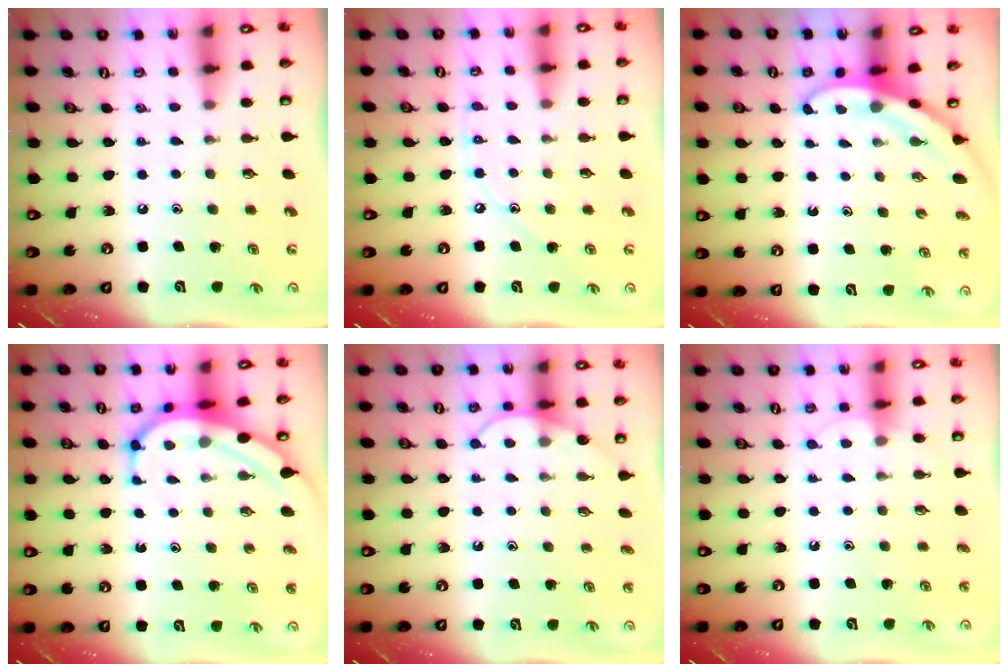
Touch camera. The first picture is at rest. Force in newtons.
{"total": 6.0, "press": 6.0, "slide": 0.7}
{"total": 3.2, "press": 3.2, "slide": 0.1}
{"total": 7.7, "press": 7.7, "slide": 0.8}
{"total": 7.4, "press": 7.4, "slide": 0.5}
{"total": 4.5, "press": 4.4, "slide": 0.4}